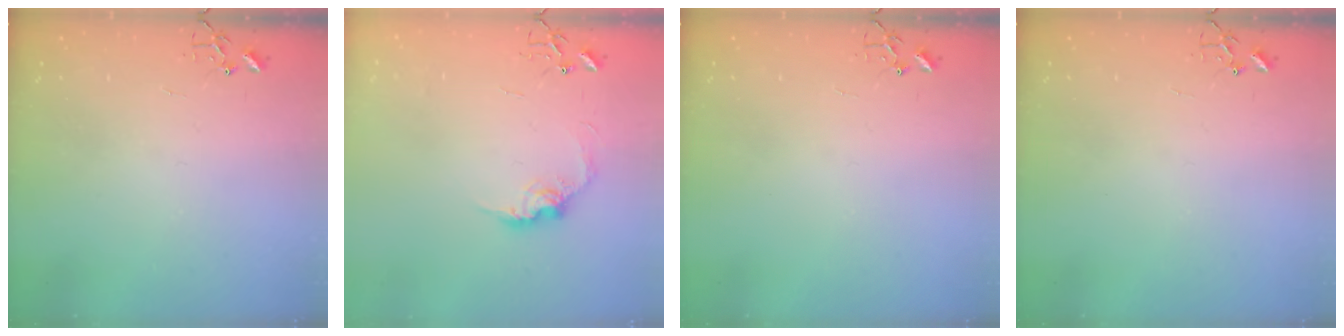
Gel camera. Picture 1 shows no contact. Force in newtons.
{"total": 10.1, "press": 10.0, "slide": 0.5}
{"total": 0.0}
{"total": 0.0}